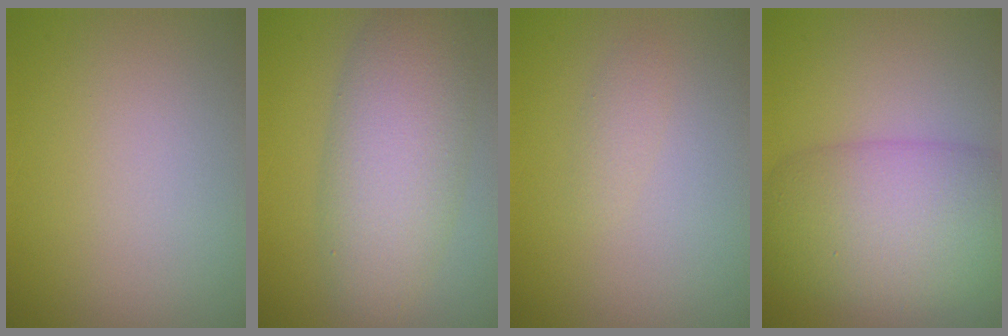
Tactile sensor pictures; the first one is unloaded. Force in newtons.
{"total": 7.7, "press": 7.7, "slide": 0.1}
{"total": 0.8, "press": 0.8, "slide": 0.1}
{"total": 8.7, "press": 8.7, "slide": 0.5}